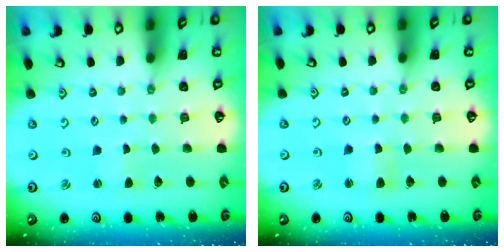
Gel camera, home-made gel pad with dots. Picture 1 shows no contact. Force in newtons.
{"total": 2.4, "press": 2.4, "slide": 0.2}